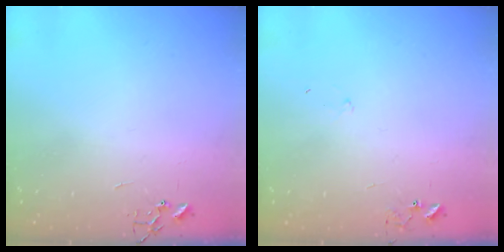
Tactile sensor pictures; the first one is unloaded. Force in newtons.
{"total": 7.4, "press": 7.4, "slide": 0.5}